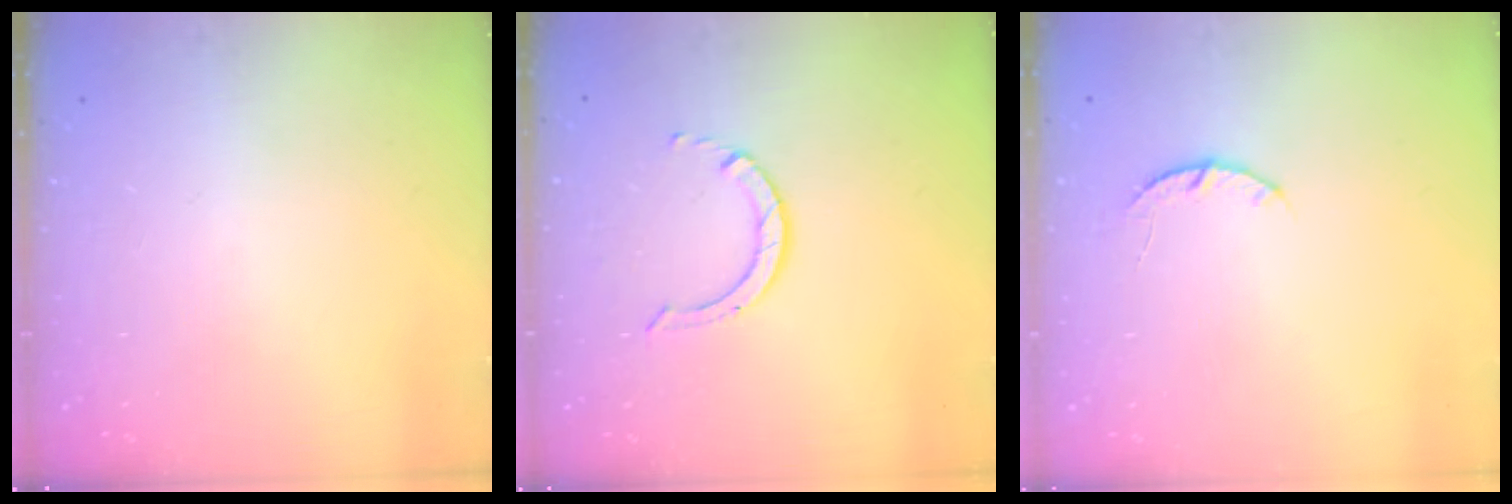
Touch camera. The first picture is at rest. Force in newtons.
{"total": 3.5, "press": 3.5, "slide": 0.5}
{"total": 3.5, "press": 3.5, "slide": 0.6}